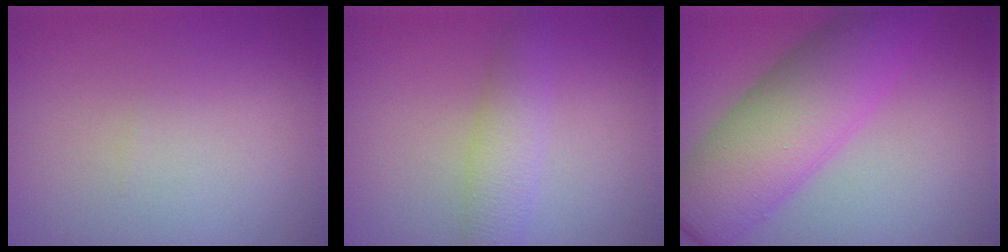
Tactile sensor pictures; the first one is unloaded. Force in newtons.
{"total": 3.1, "press": 3.1, "slide": 0.1}
{"total": 8.4, "press": 8.4, "slide": 0.1}